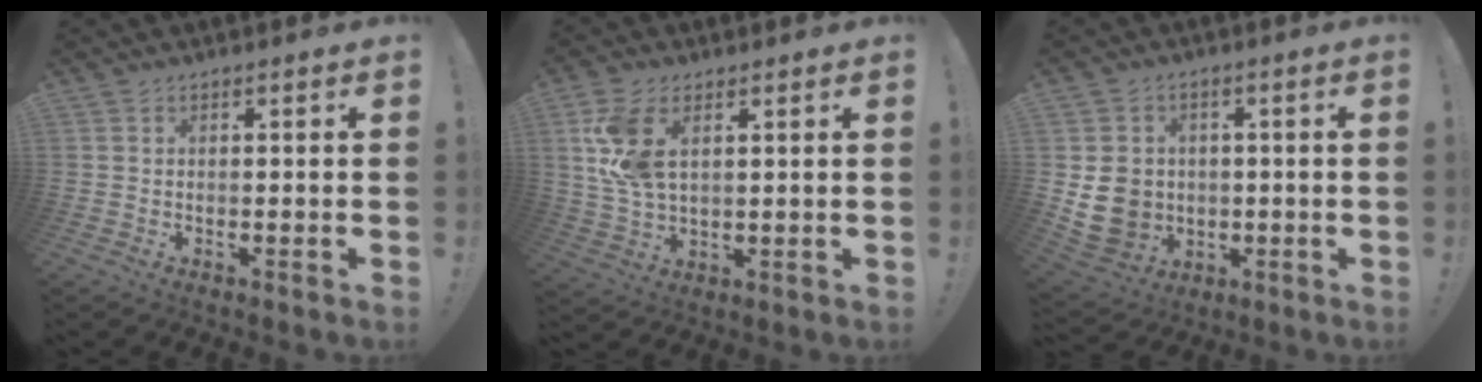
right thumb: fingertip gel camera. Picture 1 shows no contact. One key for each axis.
{"total": 10.9, "fx": 4.2, "fy": 6.0, "fz": 8.1, "tx": -0.160, "ty": -0.012, "tz": 0.079}
{"total": 10.6, "fx": -0.4, "fy": 9.5, "fz": 4.5, "tx": -0.092, "ty": 0.005, "tz": 0.001}